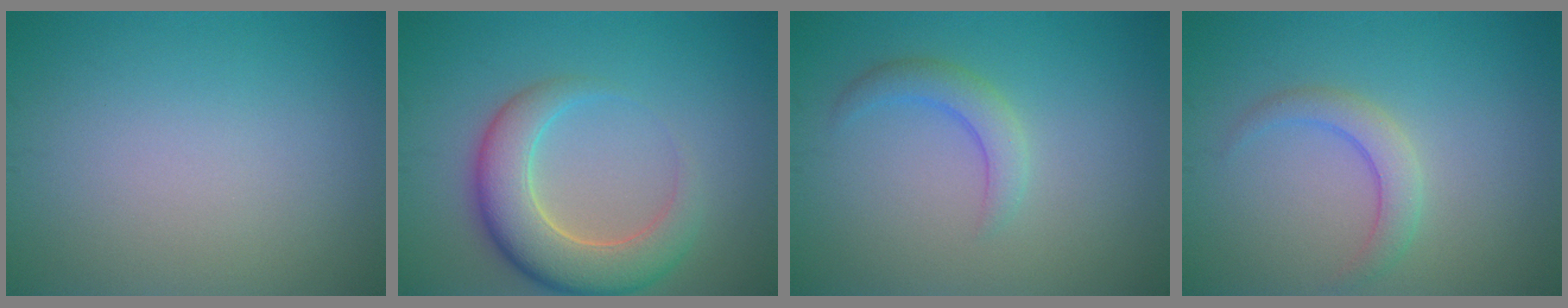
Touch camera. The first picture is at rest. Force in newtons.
{"total": 6.5, "press": 6.5, "slide": 0.5}
{"total": 2.3, "press": 2.2, "slide": 0.2}
{"total": 2.4, "press": 2.4, "slide": 0.1}